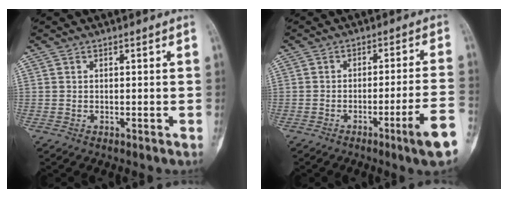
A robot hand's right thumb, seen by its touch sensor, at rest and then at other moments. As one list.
[{"total": 9.0, "force": [-4.6, -0.2, 7.8], "torque": [-0.117, 0.018, -0.066]}]